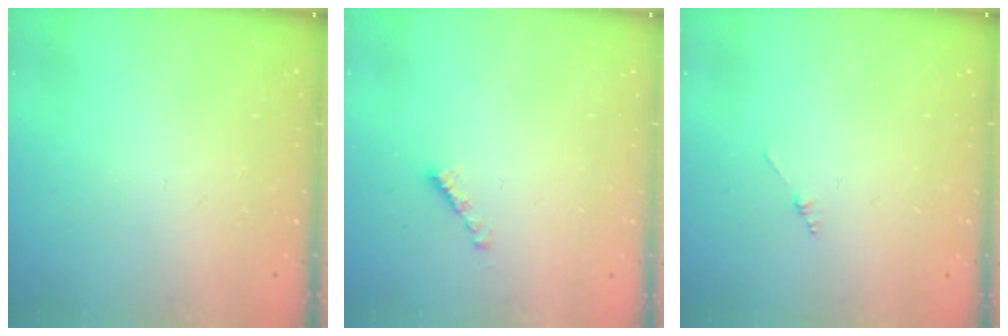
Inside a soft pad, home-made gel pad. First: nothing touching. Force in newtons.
{"total": 2.1, "press": 2.1, "slide": 0.3}
{"total": 0.8, "press": 0.8, "slide": 0.2}